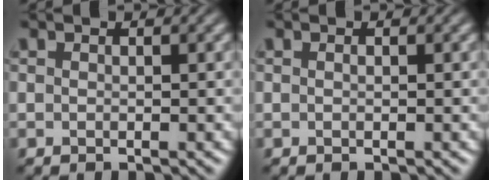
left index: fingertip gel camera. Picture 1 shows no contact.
{"total": 0.0}